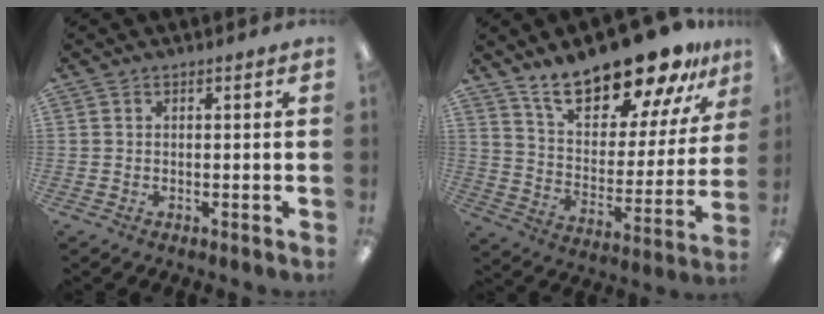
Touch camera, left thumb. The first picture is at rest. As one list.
[{"total": 22.5, "force": [18.1, 7.4, 11.1], "torque": [-0.180, -0.119, 0.307]}]